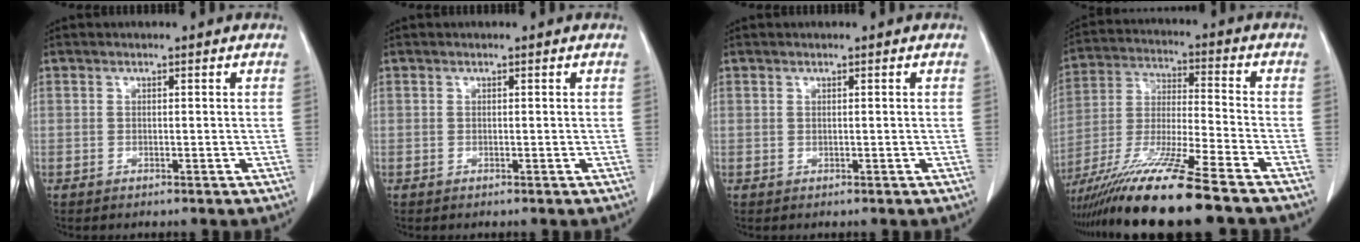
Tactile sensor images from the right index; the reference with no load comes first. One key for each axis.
{"total": 0.0}
{"total": 0.0}
{"total": 17.3, "fx": -13.2, "fy": -0.7, "fz": 11.1, "tx": -0.235, "ty": -0.043, "tz": -0.240}